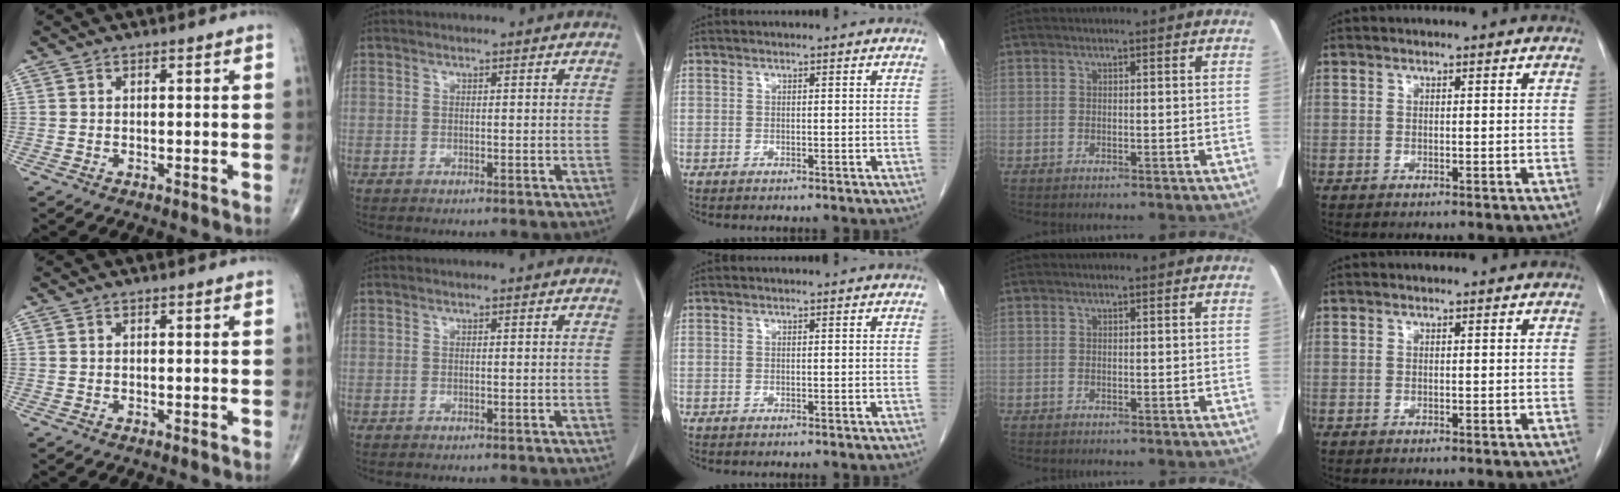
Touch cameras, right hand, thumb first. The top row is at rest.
{}